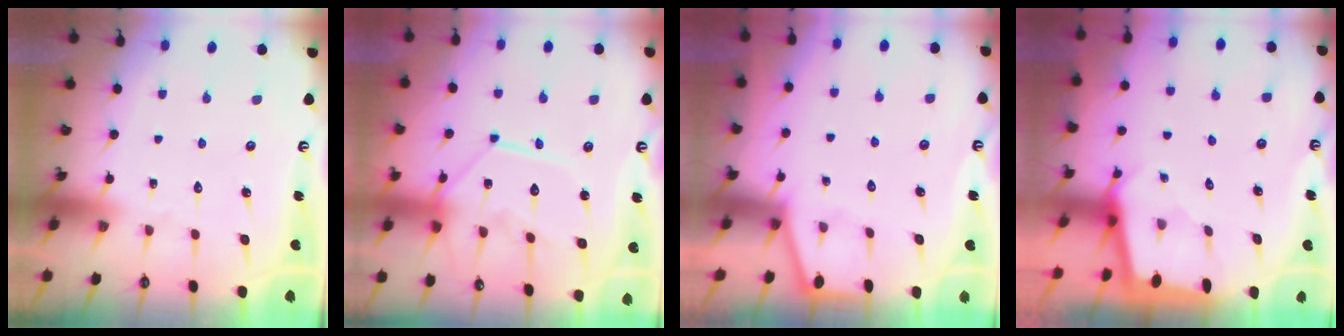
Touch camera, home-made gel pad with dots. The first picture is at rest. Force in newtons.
{"total": 13.1, "press": 13.0, "slide": 0.8}
{"total": 1.3, "press": 1.3, "slide": 0.1}
{"total": 1.6, "press": 1.6, "slide": 0.3}